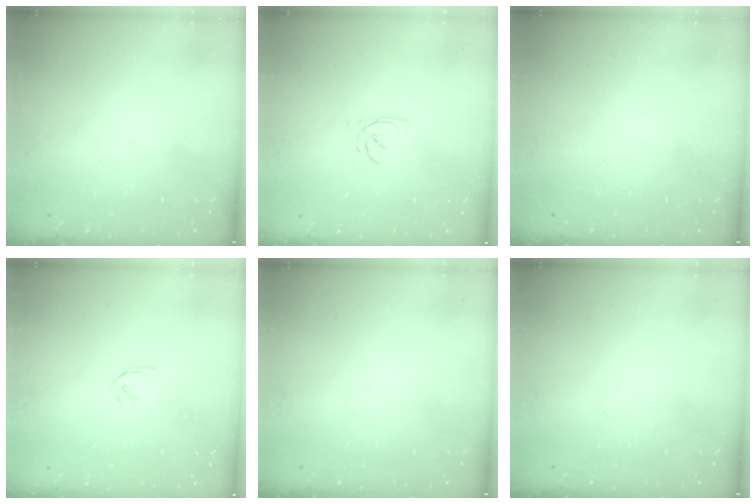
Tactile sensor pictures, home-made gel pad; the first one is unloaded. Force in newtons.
{"total": 2.2, "press": 2.2, "slide": 0.3}
{"total": 0.0}
{"total": 2.0, "press": 2.0, "slide": 0.3}
{"total": 0.0}
{"total": 0.0}